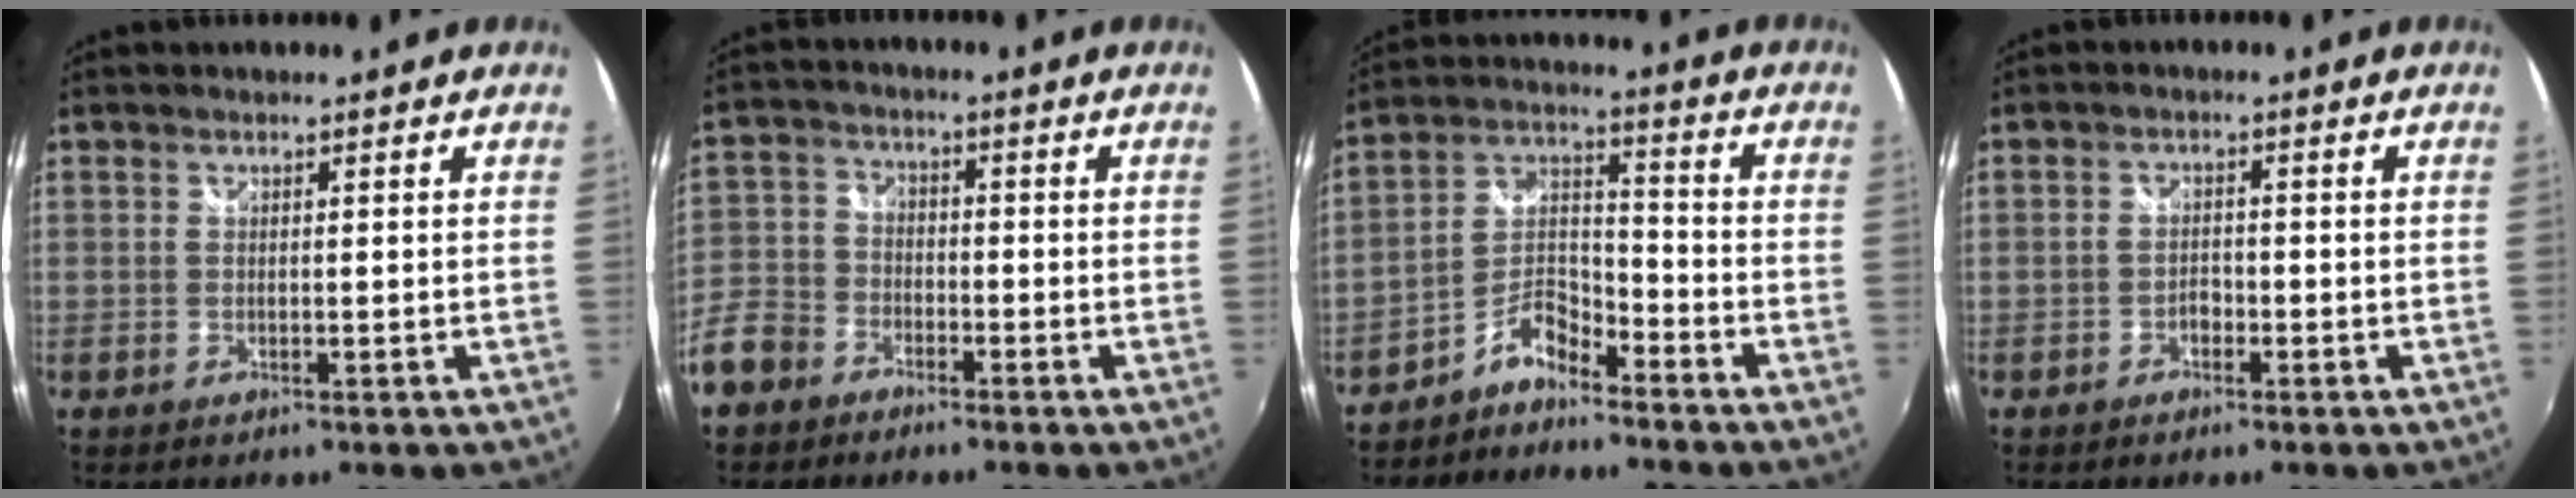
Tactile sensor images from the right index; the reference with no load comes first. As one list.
[{"total": 10.8, "force": [-6.3, 7.9, 3.9], "torque": [-0.107, 0.021, -0.127]}, {"total": 6.4, "force": [-5.2, 2.2, 3.1], "torque": [-0.068, 0.031, -0.103]}, {"total": 1.8, "force": [-1.2, 1.1, 0.7], "torque": [-0.016, 0.003, -0.020]}]